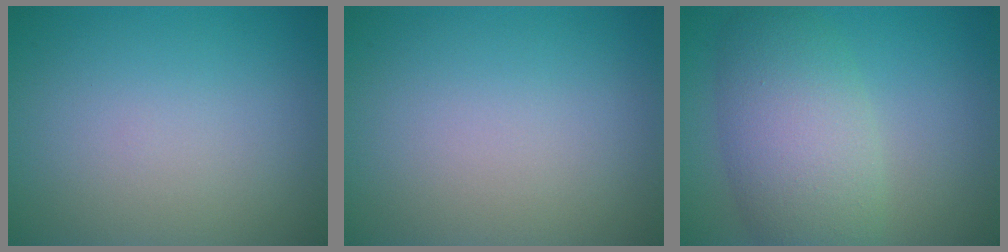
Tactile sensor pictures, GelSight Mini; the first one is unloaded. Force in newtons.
{"total": 0.0}
{"total": 7.0, "press": 7.0, "slide": 0.2}